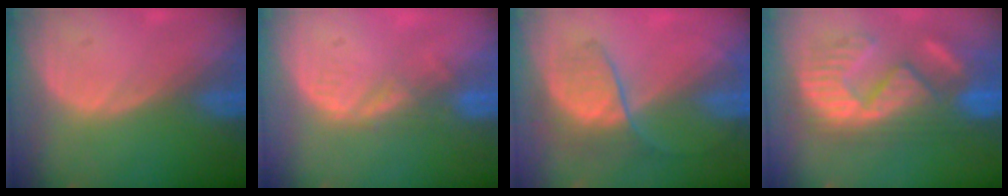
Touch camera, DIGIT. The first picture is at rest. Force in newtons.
{"total": 2.8, "press": 2.2, "slide": 1.7}
{"total": 6.7, "press": 6.1, "slide": 2.7}
{"total": 10.7, "press": 10.4, "slide": 2.5}